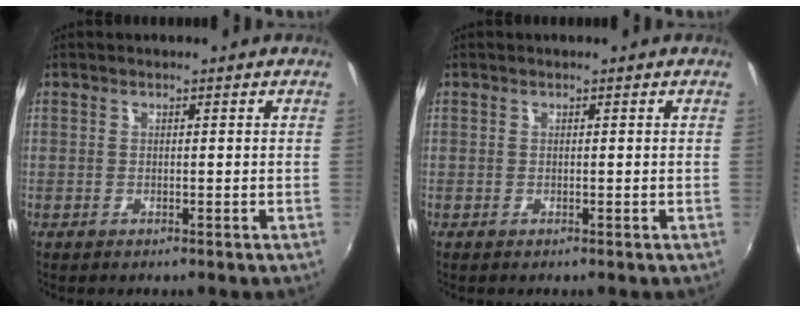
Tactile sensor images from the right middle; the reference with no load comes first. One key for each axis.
{"total": 0.0}